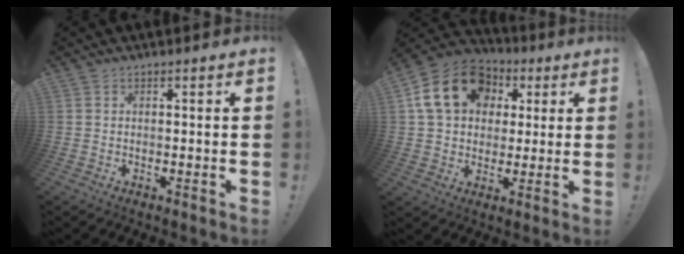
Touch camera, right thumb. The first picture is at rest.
{"total": 18.4, "force": [6.2, 14.0, 10.4], "torque": [-0.154, -0.003, 0.120]}